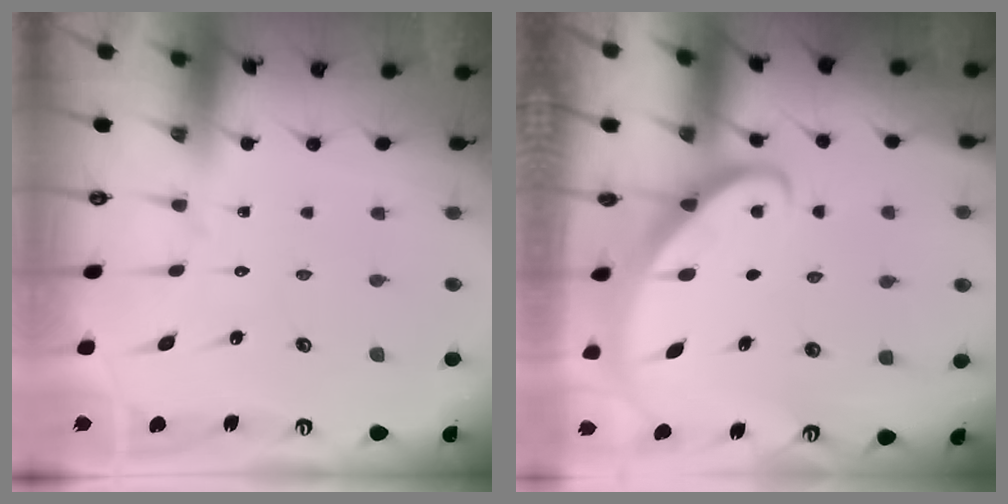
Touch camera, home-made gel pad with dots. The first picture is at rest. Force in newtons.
{"total": 2.6, "press": 2.6, "slide": 0.3}